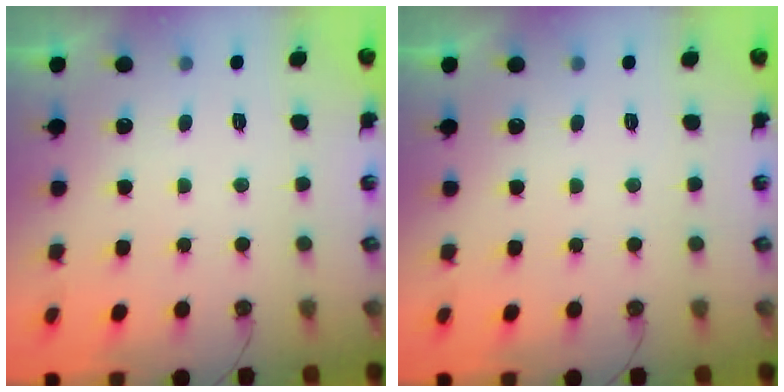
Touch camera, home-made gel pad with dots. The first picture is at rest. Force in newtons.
{"total": 0.0}